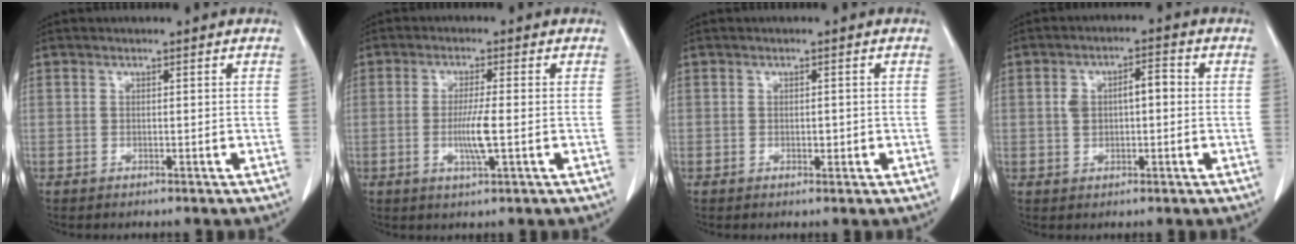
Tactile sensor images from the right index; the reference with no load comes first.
{"total": 5.0, "force": [-0.9, 0.0, 4.9], "torque": [-0.096, -0.010, -0.017]}
{"total": 1.3, "force": [-0.3, 0.7, 1.0], "torque": [-0.015, 0.000, -0.001]}
{"total": 5.3, "force": [0.4, 2.5, 4.7], "torque": [-0.090, 0.024, 0.009]}